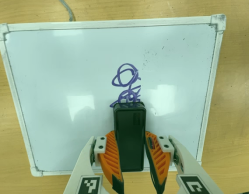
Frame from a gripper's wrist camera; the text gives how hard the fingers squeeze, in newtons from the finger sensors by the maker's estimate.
{"total": 6.8, "left": 5.8, "right": 7.7}